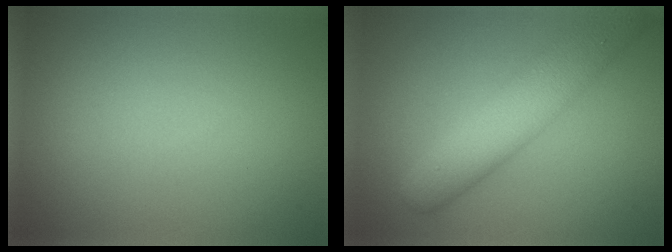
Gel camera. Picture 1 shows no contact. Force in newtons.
{"total": 6.2, "press": 6.2, "slide": 0.3}